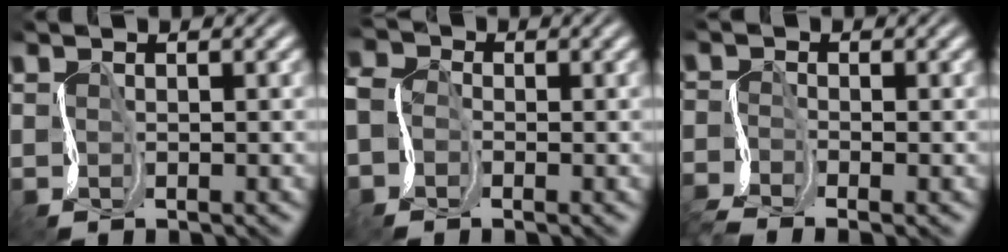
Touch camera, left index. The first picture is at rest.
{"total": 3.8, "force": [-1.6, 3.0, 1.7], "torque": [-0.037, 0.007, -0.043]}
{"total": 3.2, "force": [-2.8, 0.5, 1.4], "torque": [-0.033, -0.010, -0.068]}